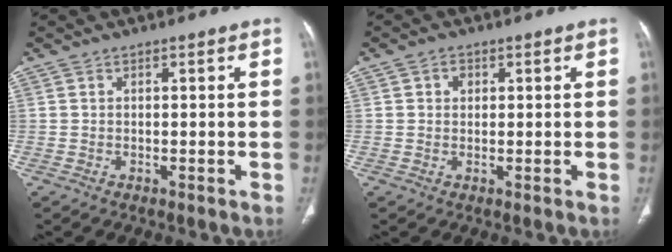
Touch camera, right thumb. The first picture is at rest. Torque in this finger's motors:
{"motor_torque": [-0.32, 0.26, -0.15, 0.11, 0.08]}